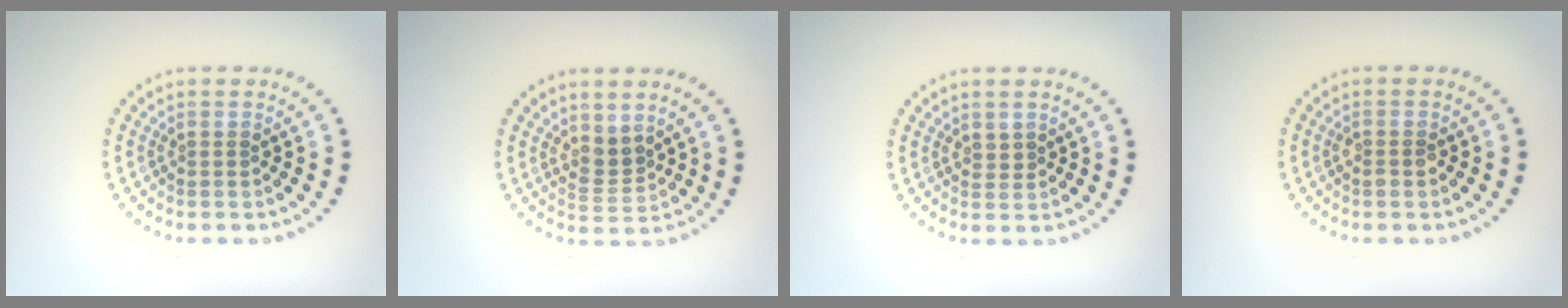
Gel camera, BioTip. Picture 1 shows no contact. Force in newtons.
{"total": 2.2, "press": 1.6, "slide": 1.5}
{"total": 0.6, "press": 0.3, "slide": 0.5}
{"total": 1.1, "press": 1.0, "slide": 0.2}